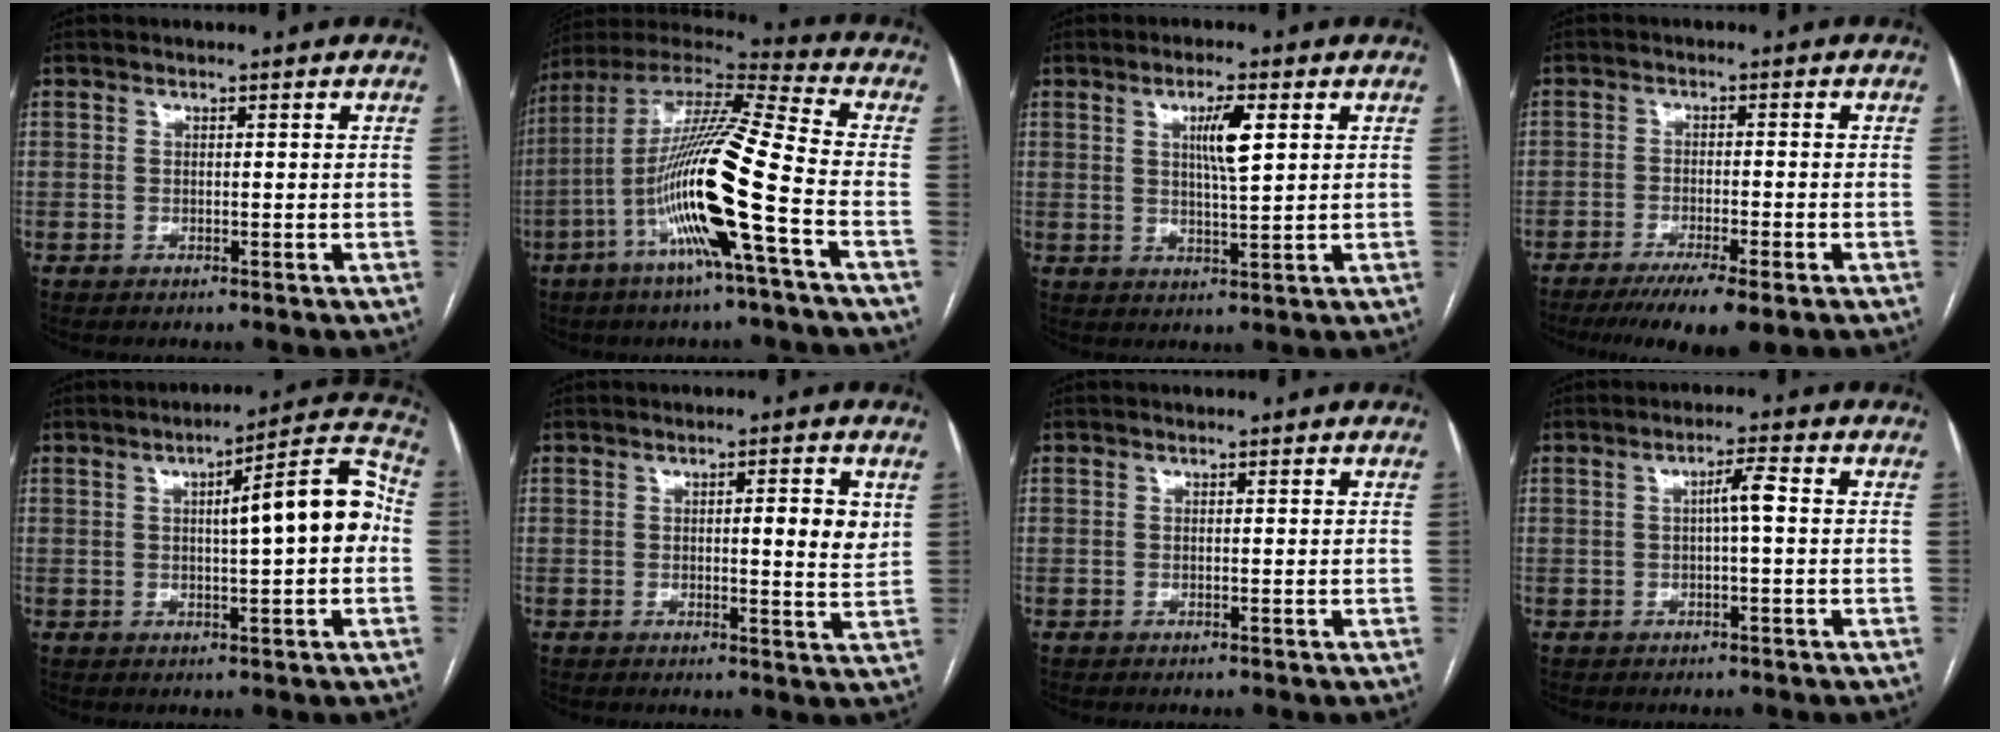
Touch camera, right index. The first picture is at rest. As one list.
[{"total": 19.3, "force": [-6.2, -0.1, 18.3], "torque": [-0.365, -0.007, -0.125]}, {"total": 5.3, "force": [1.8, 0.5, 5.0], "torque": [-0.089, -0.001, 0.032]}, {"total": 8.0, "force": [-5.6, 0.8, 5.7], "torque": [-0.087, -0.017, -0.089]}, {"total": 11.2, "force": [0.7, 1.8, 11.0], "torque": [-0.145, 0.035, 0.007]}, {"total": 4.9, "force": [1.2, 0.7, 4.7], "torque": [-0.061, -0.005, 0.012]}, {"total": 0.0}, {"total": 3.0, "force": [0.1, 0.2, 3.0], "torque": [-0.050, 0.007, 0.002]}]